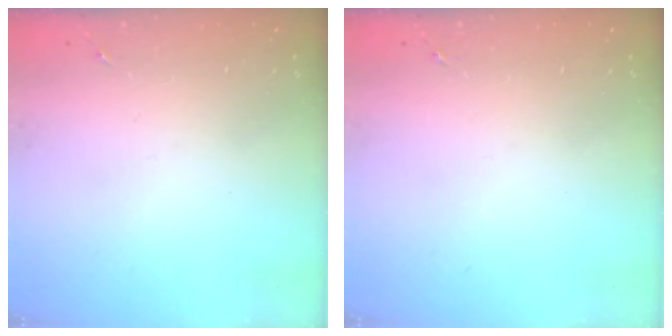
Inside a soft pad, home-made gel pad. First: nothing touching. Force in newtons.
{"total": 0.0}